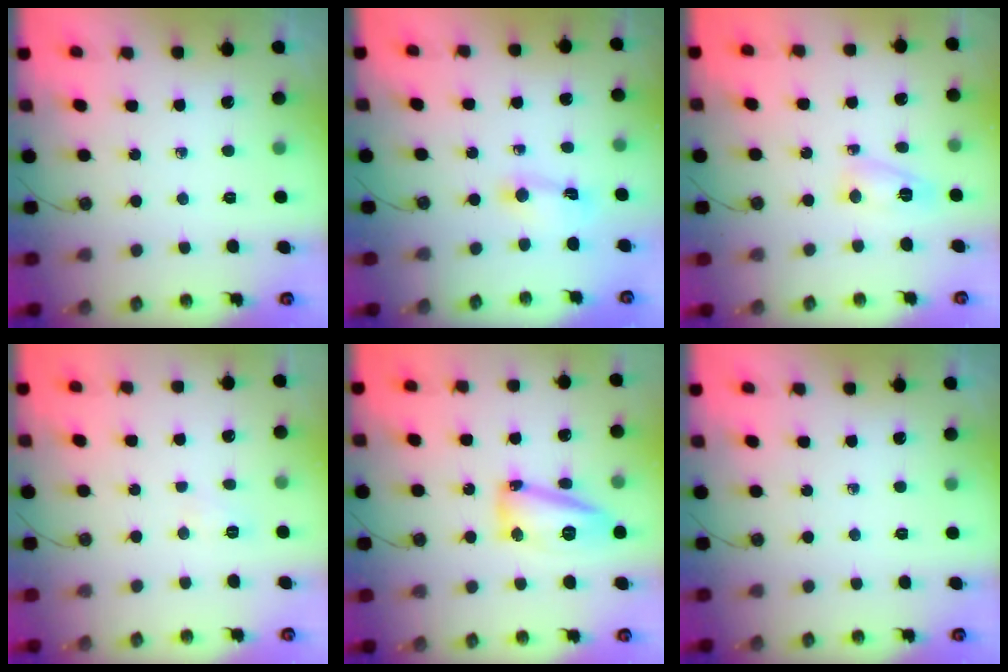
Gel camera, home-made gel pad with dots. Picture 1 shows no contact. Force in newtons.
{"total": 2.2, "press": 2.2, "slide": 0.3}
{"total": 4.8, "press": 4.8, "slide": 0.3}
{"total": 3.0, "press": 2.9, "slide": 0.7}
{"total": 13.9, "press": 13.9, "slide": 1.2}
{"total": 0.0}